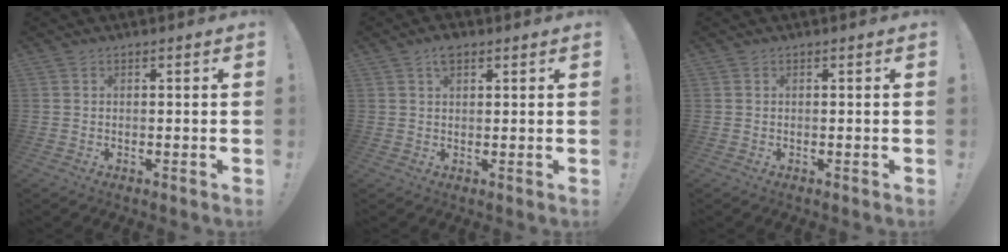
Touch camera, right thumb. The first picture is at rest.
{"total": 3.5, "force": [2.1, 1.9, 2.1], "torque": [-0.033, -0.004, 0.037]}
{"total": 0.0}